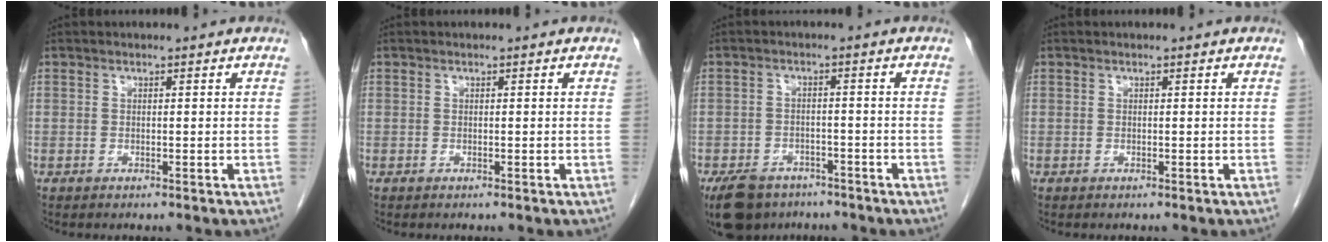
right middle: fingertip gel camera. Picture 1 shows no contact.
{"total": 0.0}
{"total": 9.0, "force": [-6.8, 5.0, 3.2], "torque": [-0.062, -0.003, -0.105]}
{"total": 0.0}